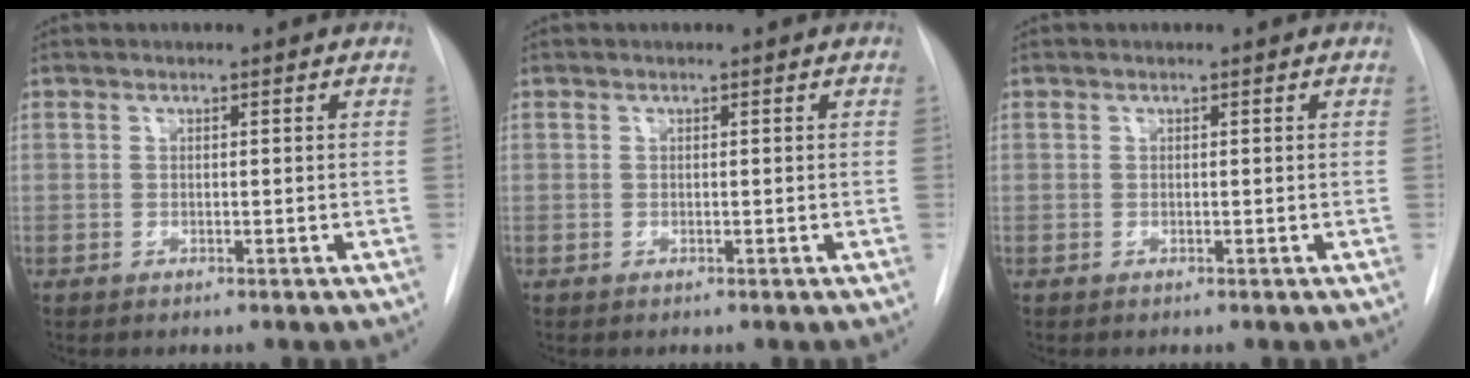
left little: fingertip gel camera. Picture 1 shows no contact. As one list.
[{"total": 0.0}, {"total": 0.0}]